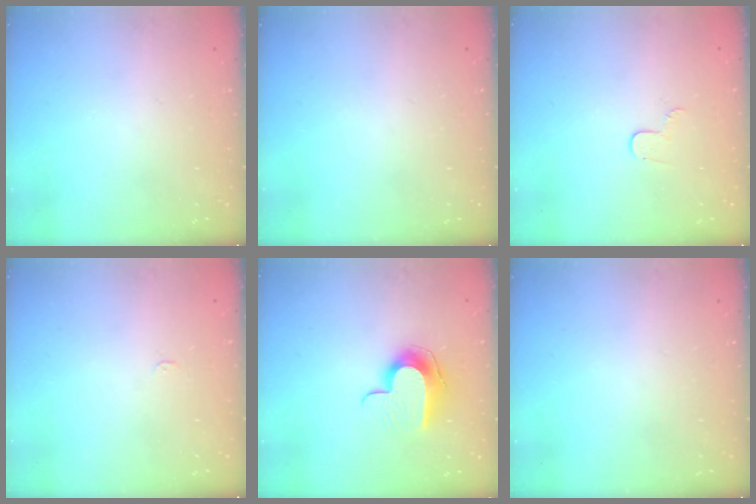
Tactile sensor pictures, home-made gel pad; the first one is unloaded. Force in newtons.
{"total": 0.0}
{"total": 4.0, "press": 3.9, "slide": 0.3}
{"total": 2.4, "press": 2.4, "slide": 0.3}
{"total": 9.9, "press": 9.9, "slide": 0.3}
{"total": 0.0}